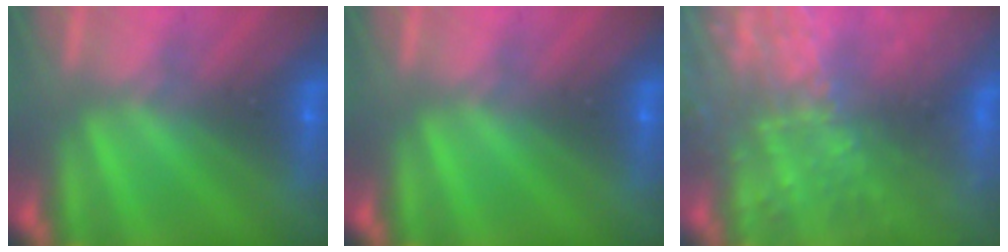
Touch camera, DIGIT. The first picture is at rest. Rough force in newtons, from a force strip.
{"total": 0.0}
{"total": 8.0}